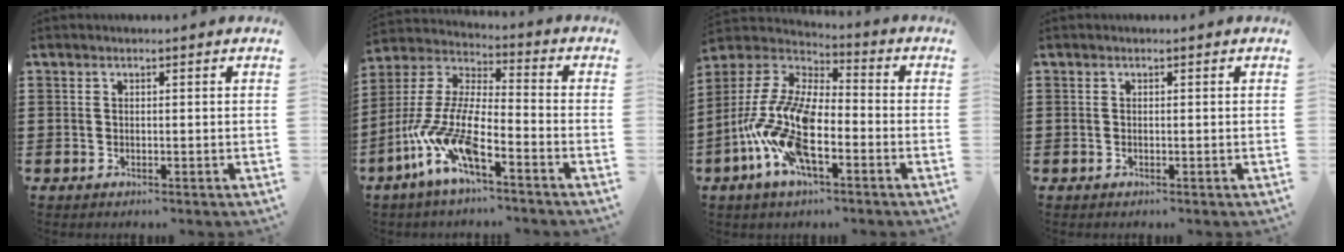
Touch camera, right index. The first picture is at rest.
{"total": 10.6, "force": [-7.4, 1.8, 7.3], "torque": [-0.200, -0.027, -0.161]}
{"total": 14.2, "force": [-5.5, 5.9, 11.6], "torque": [-0.293, -0.015, -0.119]}
{"total": 0.0}